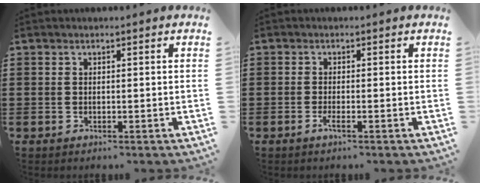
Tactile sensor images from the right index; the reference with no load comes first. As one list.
[{"total": 1.4, "force": [-0.9, 0.1, 1.2], "torque": [-0.027, -0.006, -0.017]}]